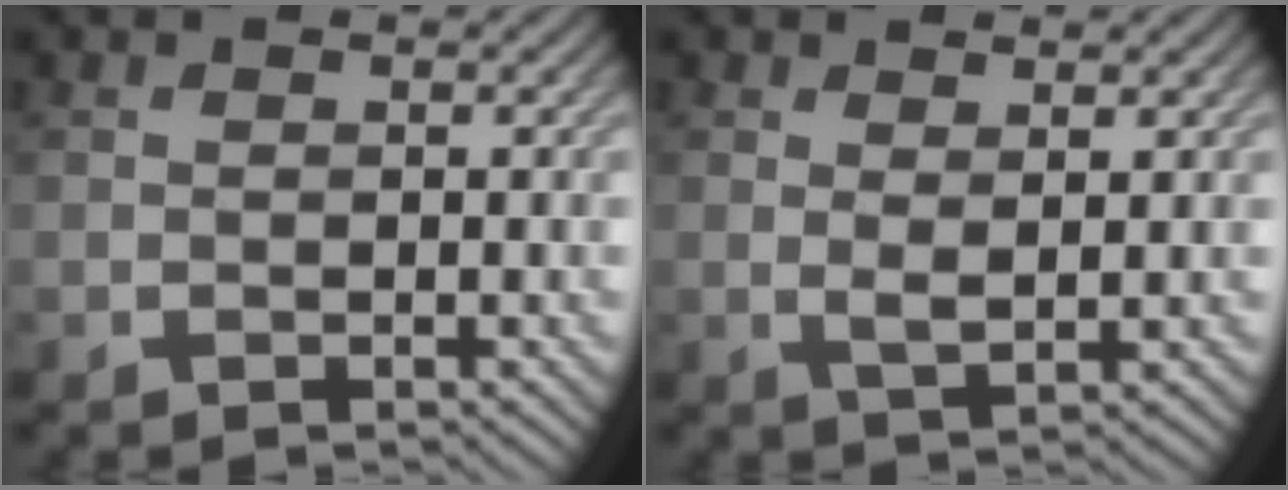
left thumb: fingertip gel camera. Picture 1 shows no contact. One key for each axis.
{"total": 1.8, "fx": 1.2, "fy": 0.2, "fz": 1.3, "tx": -0.031, "ty": -0.003, "tz": 0.022}